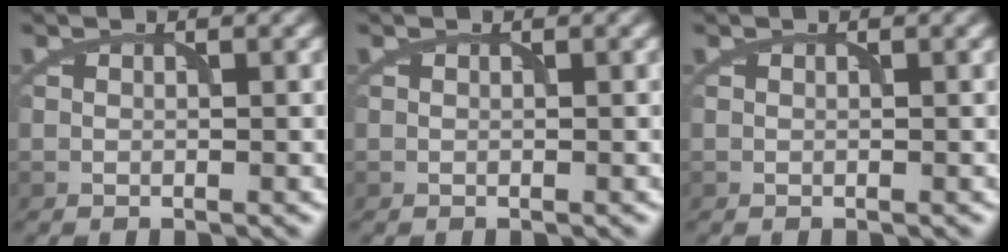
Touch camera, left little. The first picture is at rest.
{"total": 0.0}
{"total": 0.0}